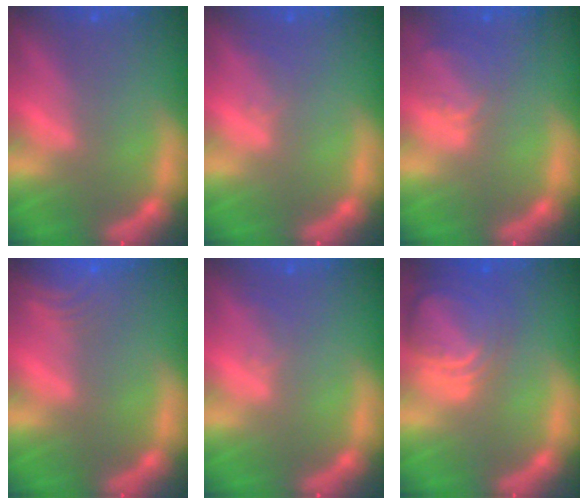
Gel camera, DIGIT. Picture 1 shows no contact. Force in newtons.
{"total": 1.0}
{"total": 2.9}
{"total": 5.5}
{"total": 1.0}
{"total": 7.0}